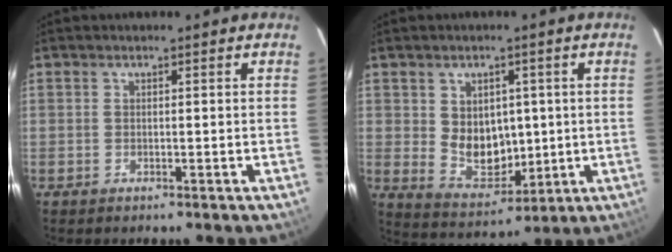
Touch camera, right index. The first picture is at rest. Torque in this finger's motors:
{"motor_torque": [0.33, 0.04, 0.18, 0.04]}